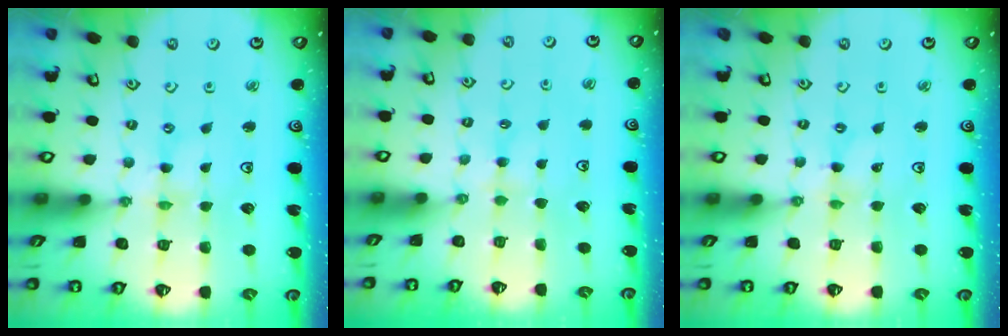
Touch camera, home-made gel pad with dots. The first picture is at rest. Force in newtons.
{"total": 1.8, "press": 1.8, "slide": 0.4}
{"total": 0.0}